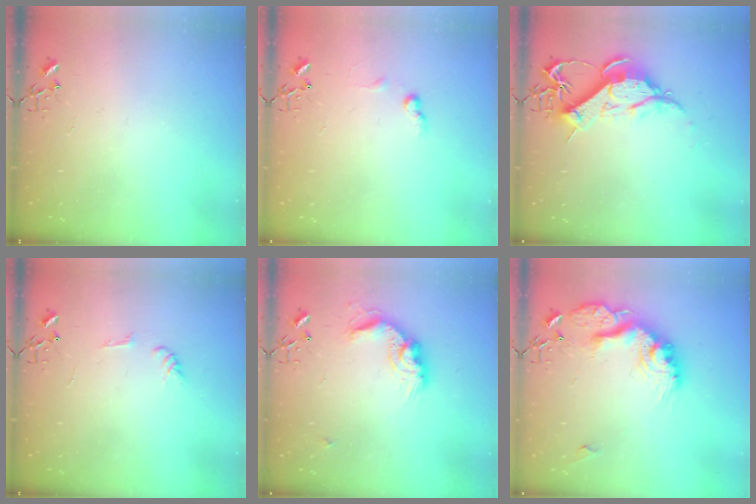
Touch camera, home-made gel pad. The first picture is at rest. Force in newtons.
{"total": 6.0, "press": 6.0, "slide": 0.8}
{"total": 12.5, "press": 12.4, "slide": 1.3}
{"total": 5.9, "press": 5.9, "slide": 0.6}
{"total": 15.0, "press": 15.0, "slide": 0.6}
{"total": 19.5, "press": 19.5, "slide": 1.0}